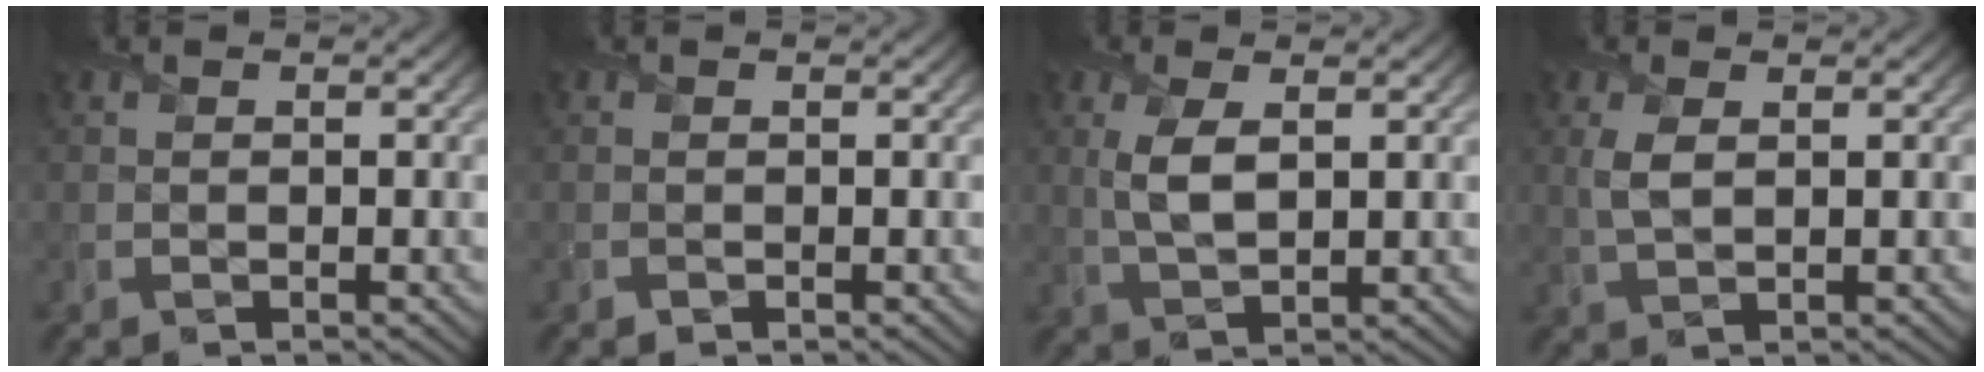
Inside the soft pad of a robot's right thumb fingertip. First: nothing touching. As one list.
[{"total": 0.0}, {"total": 4.2, "force": [1.0, 1.6, 3.7], "torque": [-0.088, -0.001, 0.025]}, {"total": 2.7, "force": [0.8, 1.1, 2.3], "torque": [-0.062, 0.000, 0.019]}]